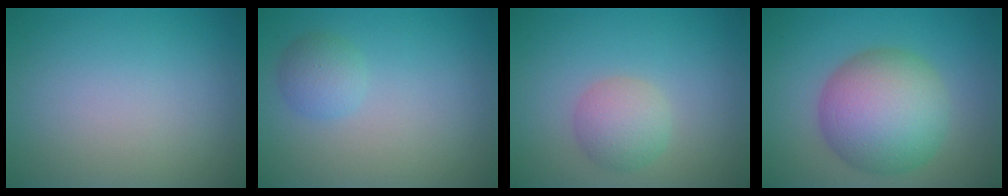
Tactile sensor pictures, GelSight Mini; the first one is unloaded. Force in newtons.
{"total": 1.8, "press": 1.8, "slide": 0.1}
{"total": 2.9, "press": 2.9, "slide": 0.0}
{"total": 8.9, "press": 8.9, "slide": 0.3}